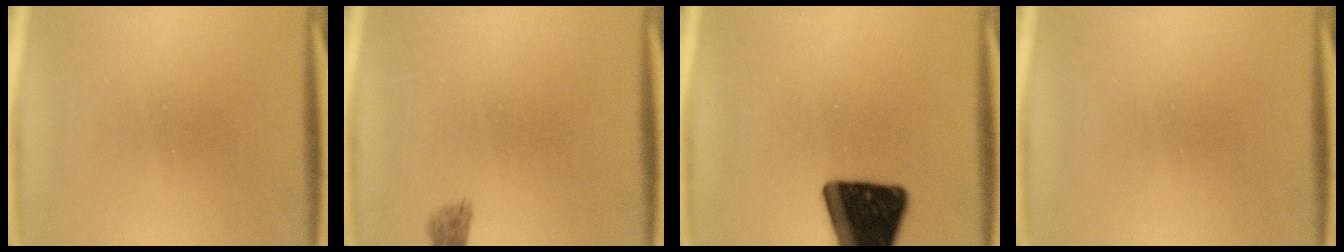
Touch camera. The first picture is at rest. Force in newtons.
{"total": 1.6}
{"total": 19.3}
{"total": 0.0}